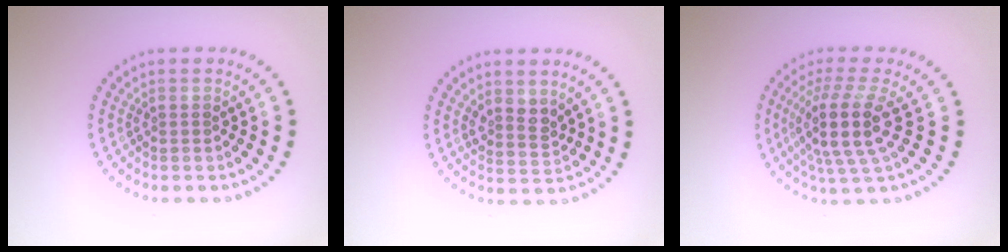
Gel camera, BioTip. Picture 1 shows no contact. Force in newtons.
{"total": 2.0, "press": 1.7, "slide": 1.0}
{"total": 4.8, "press": 3.8, "slide": 3.0}